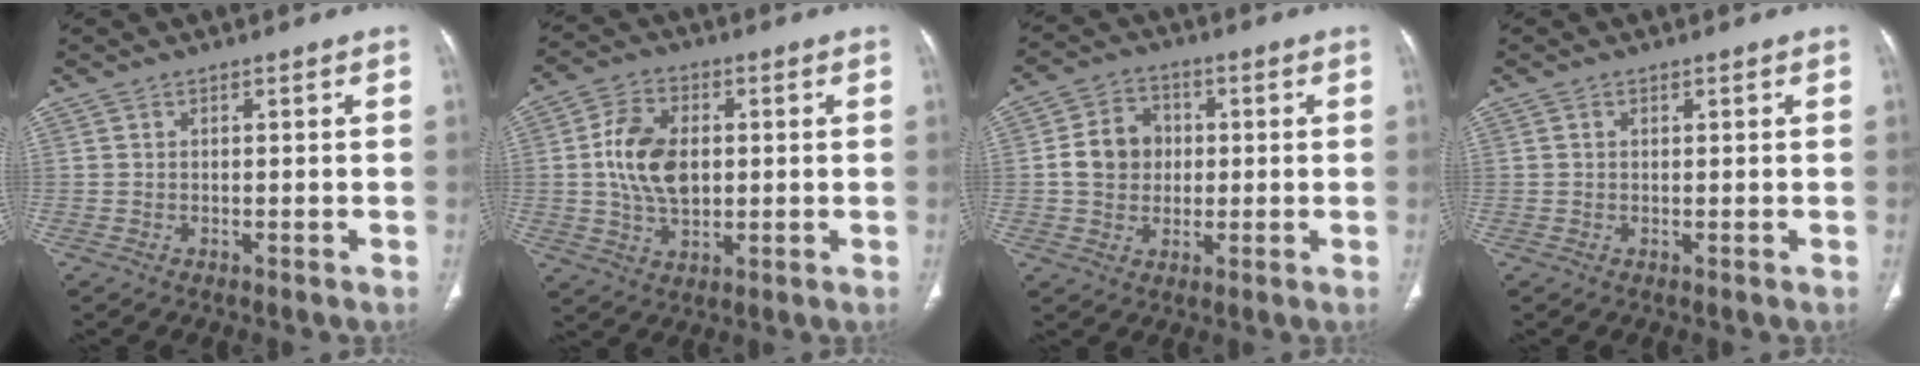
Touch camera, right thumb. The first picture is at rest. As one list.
[{"total": 11.3, "force": [0.9, 7.5, 8.5], "torque": [-0.144, 0.000, 0.018]}, {"total": 9.0, "force": [0.4, 7.6, 4.7], "torque": [-0.058, 0.011, 0.001]}, {"total": 0.6, "force": [0.2, 0.5, 0.4], "torque": [-0.007, -0.001, 0.003]}]